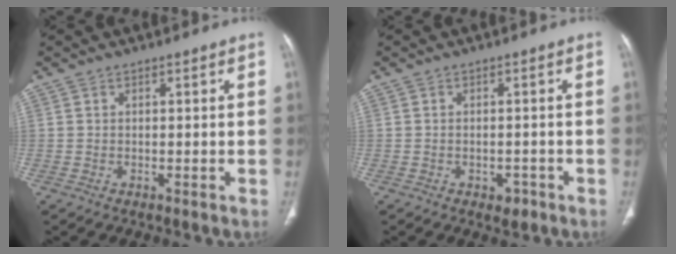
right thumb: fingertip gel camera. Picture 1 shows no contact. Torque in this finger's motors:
{"motor_torque": [-0.20, 0.26, 0.40, 0.05, 0.06]}